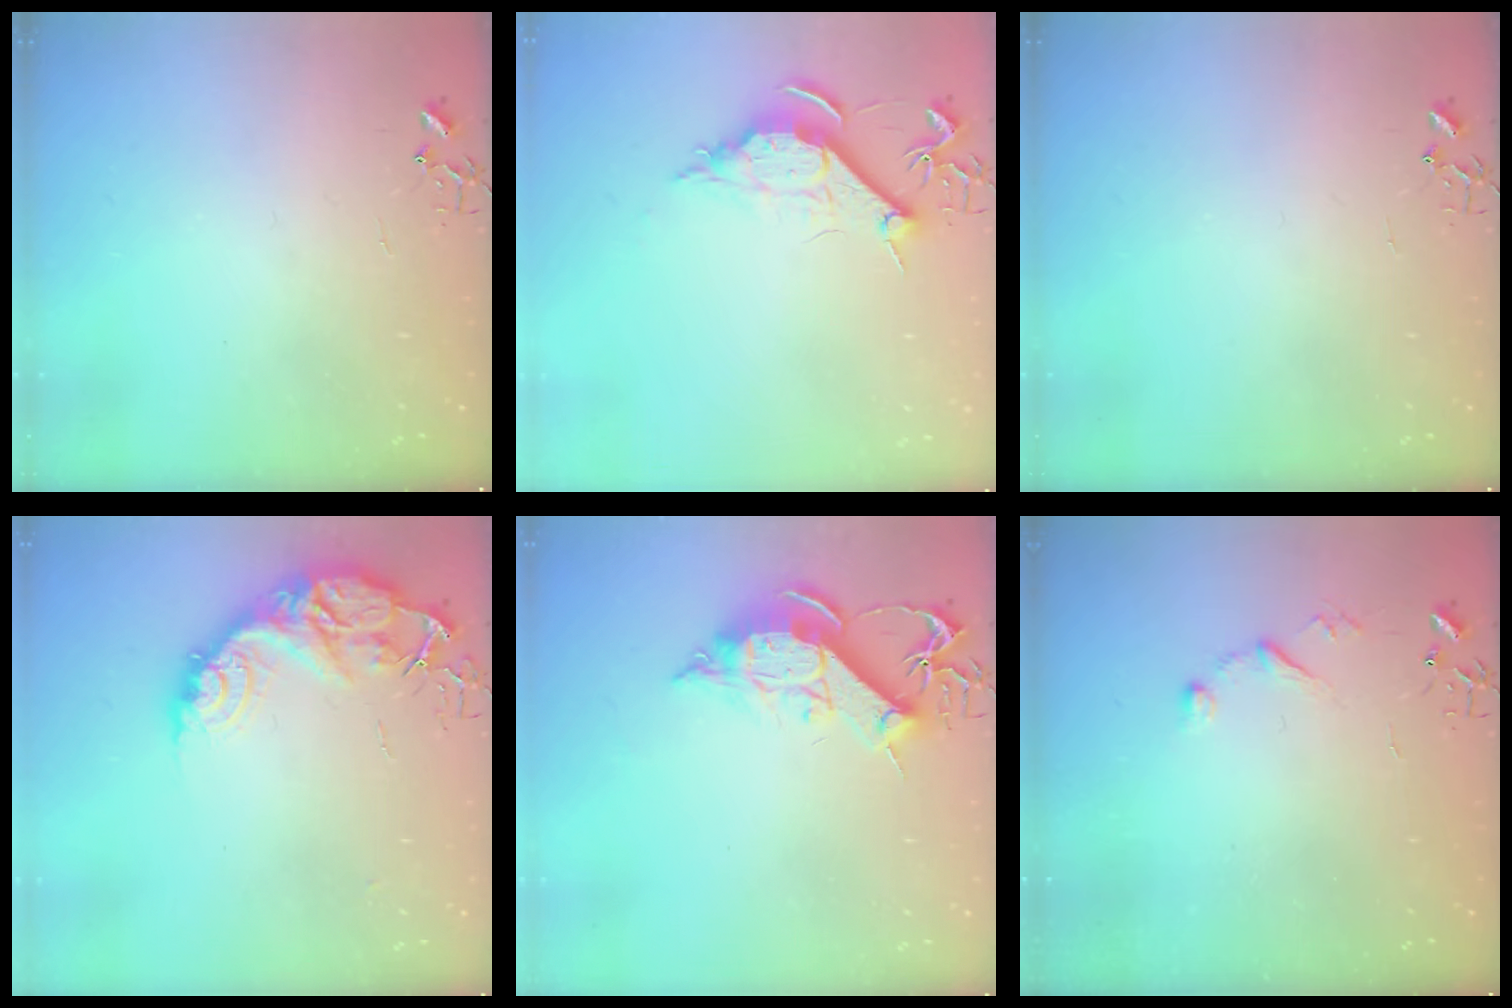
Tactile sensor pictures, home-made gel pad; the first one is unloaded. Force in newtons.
{"total": 9.3, "press": 9.2, "slide": 1.0}
{"total": 0.0}
{"total": 16.1, "press": 16.0, "slide": 1.5}
{"total": 13.2, "press": 13.1, "slide": 1.5}
{"total": 6.6, "press": 6.6, "slide": 0.5}